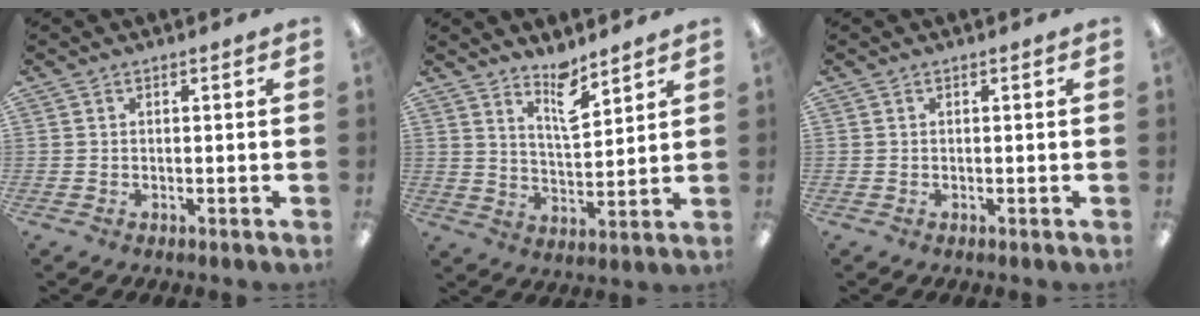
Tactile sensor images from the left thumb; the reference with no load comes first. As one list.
[{"total": 8.1, "force": [6.4, 2.4, 4.4], "torque": [-0.064, -0.045, 0.108]}, {"total": 0.0}]